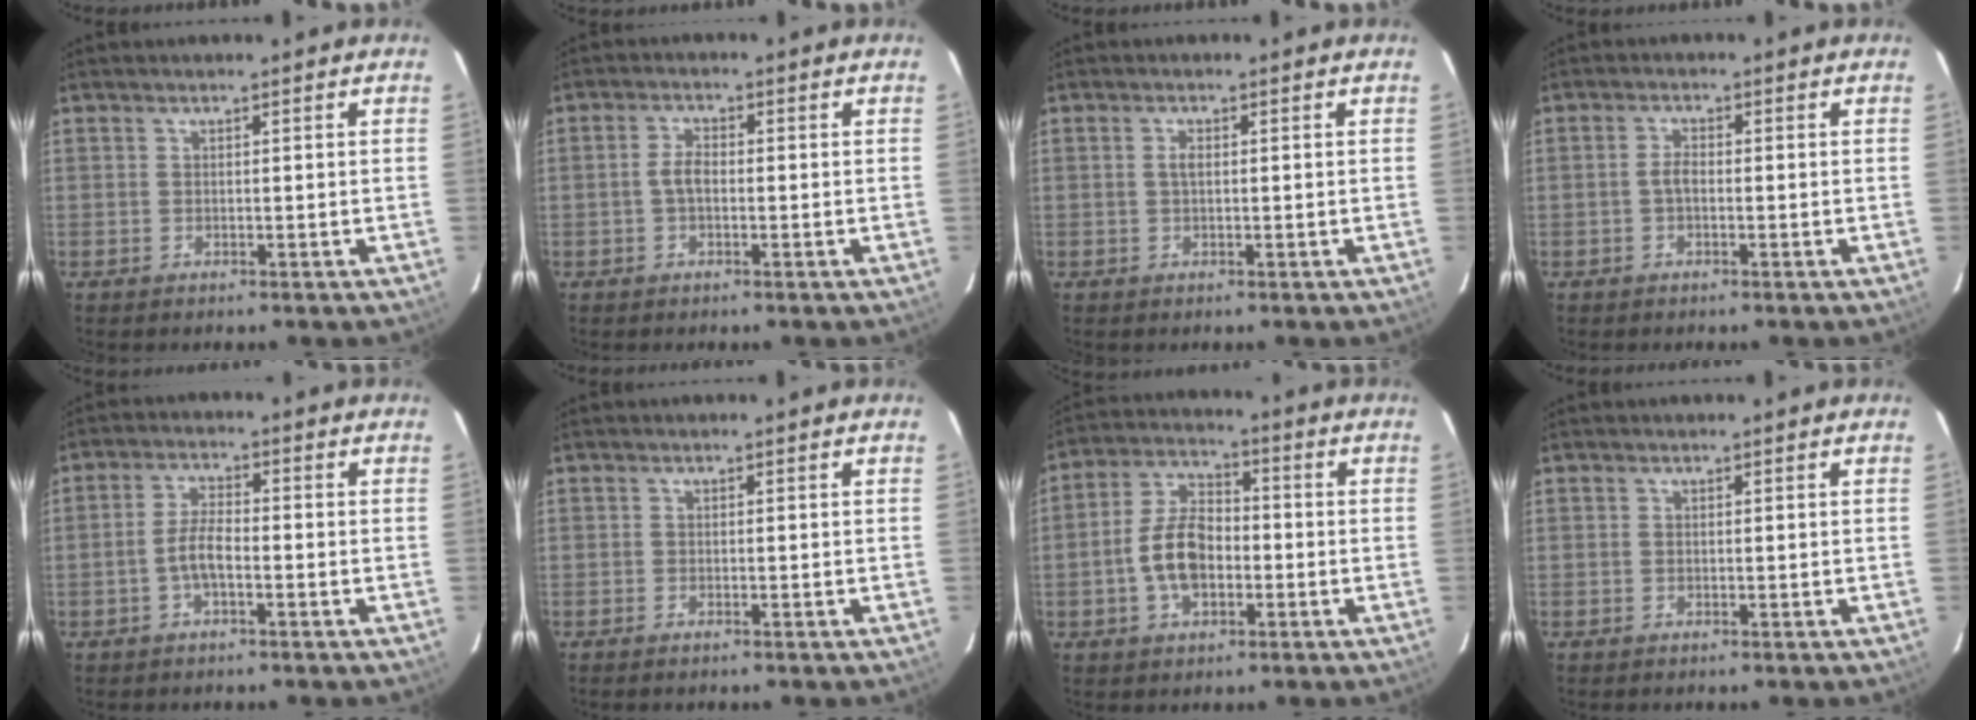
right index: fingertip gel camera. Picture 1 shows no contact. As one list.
[{"total": 2.9, "force": [-0.5, 1.4, 2.4], "torque": [-0.051, 0.007, -0.009]}, {"total": 1.2, "force": [0.1, 0.4, 1.1], "torque": [-0.023, 0.003, 0.000]}, {"total": 1.9, "force": [-0.5, 0.9, 1.6], "torque": [-0.035, 0.007, -0.010]}, {"total": 4.3, "force": [-1.7, 1.3, 3.7], "torque": [-0.080, 0.008, -0.031]}, {"total": 0.5, "force": [-0.5, 0.0, 0.2], "torque": [-0.007, -0.001, -0.010]}, {"total": 9.4, "force": [-2.3, 5.5, 7.3], "torque": [-0.147, 0.019, -0.037]}, {"total": 0.0}]